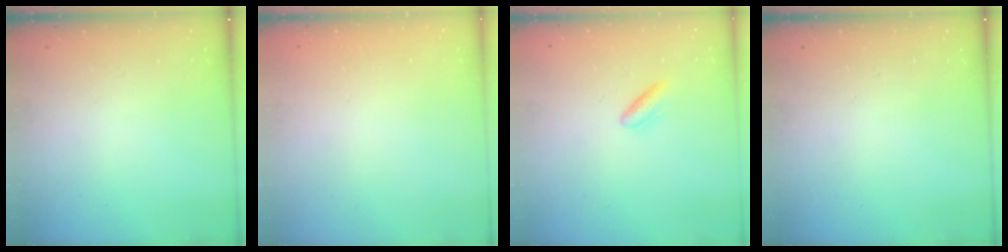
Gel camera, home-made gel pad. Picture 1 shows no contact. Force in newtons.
{"total": 2.0, "press": 2.0, "slide": 0.1}
{"total": 4.2, "press": 3.9, "slide": 1.6}
{"total": 0.0}